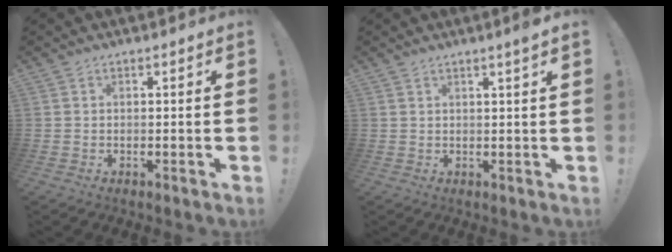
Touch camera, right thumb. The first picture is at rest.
{"total": 2.5, "force": [1.5, -0.2, 2.0], "torque": [-0.029, -0.008, 0.023]}